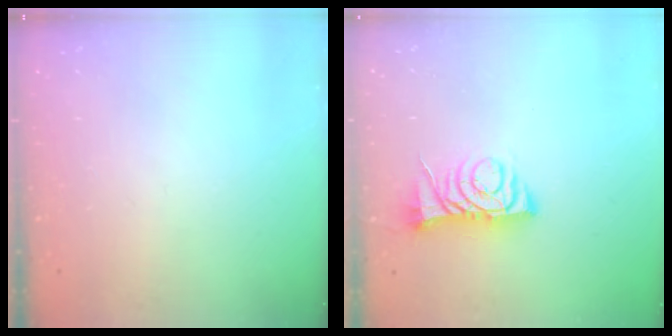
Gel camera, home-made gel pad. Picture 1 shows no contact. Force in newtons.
{"total": 7.0, "press": 6.9, "slide": 0.8}